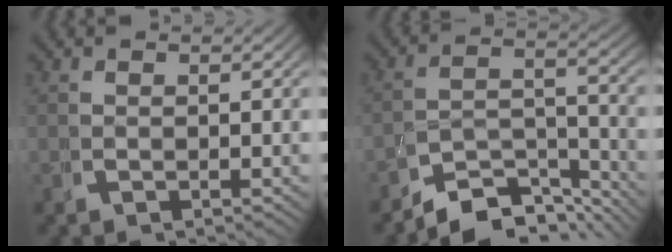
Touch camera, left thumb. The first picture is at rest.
{"total": 6.9, "force": [-5.3, 2.8, 3.3], "torque": [-0.050, -0.016, -0.089]}